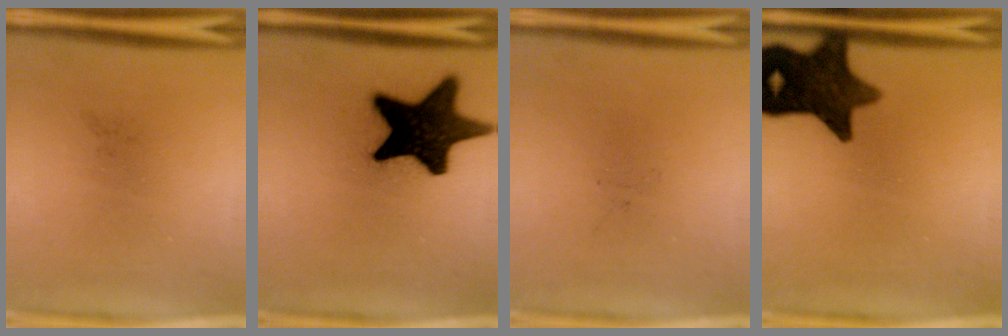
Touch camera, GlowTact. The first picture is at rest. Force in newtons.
{"total": 18.9}
{"total": 0.0}
{"total": 12.7}